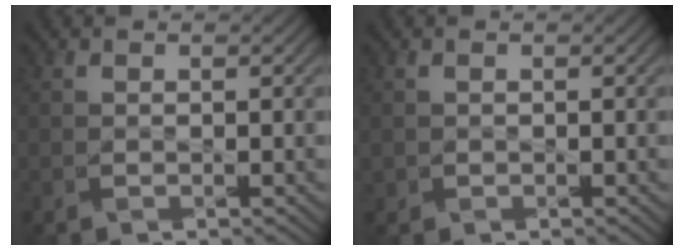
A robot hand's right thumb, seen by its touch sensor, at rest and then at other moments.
{"total": 0.7, "force": [-0.1, 0.6, 0.0], "torque": [0.000, -0.007, -0.001]}